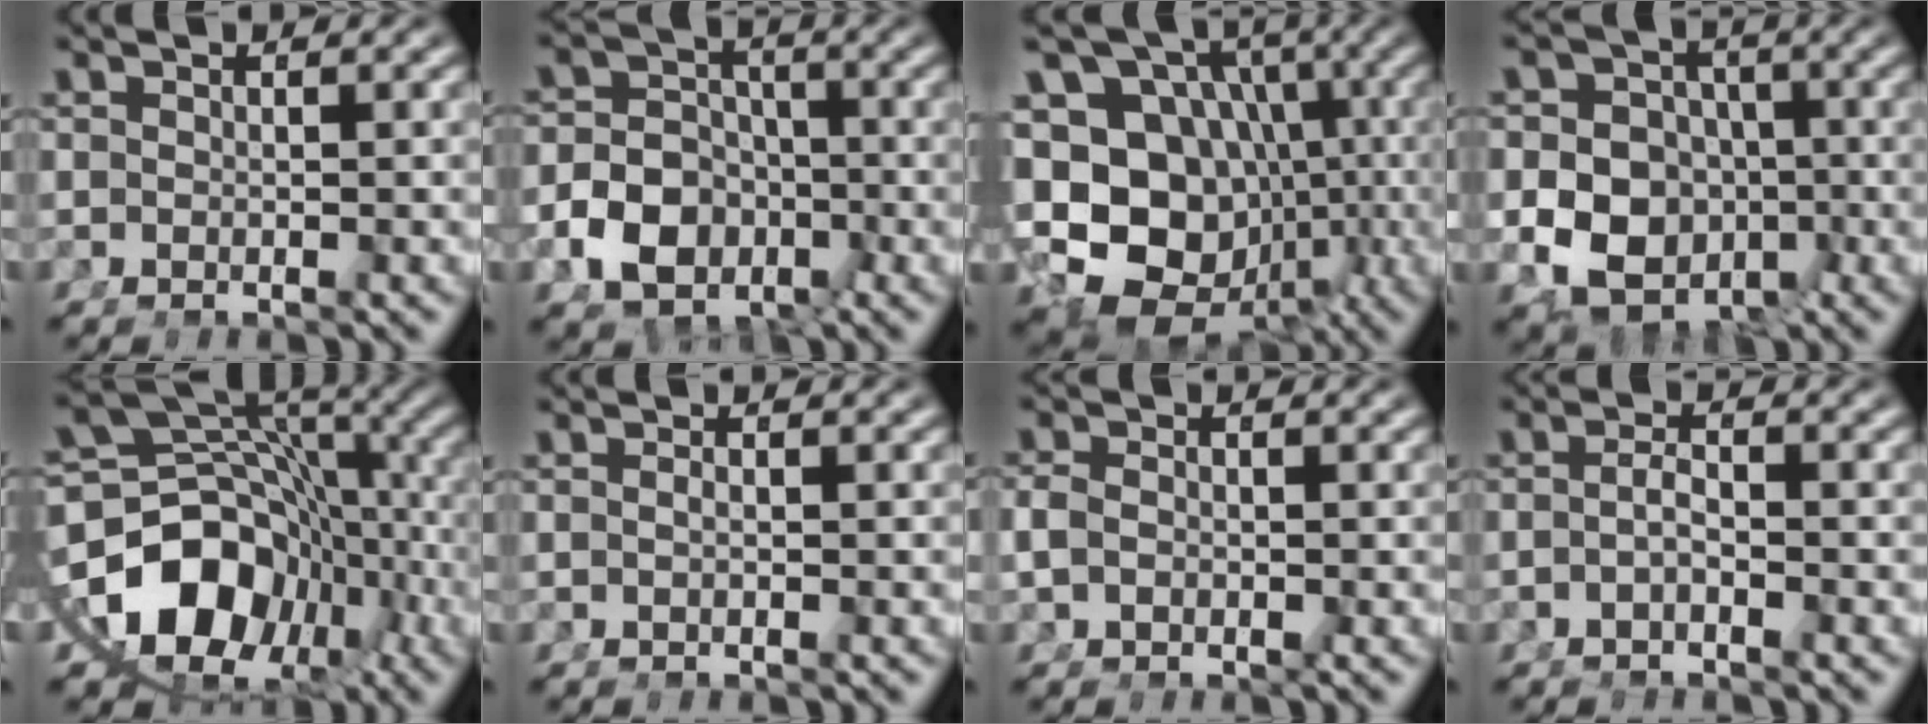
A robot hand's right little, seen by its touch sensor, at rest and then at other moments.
{"total": 9.2, "force": [-3.5, 7.7, 3.7], "torque": [-0.069, -0.027, -0.061]}
{"total": 21.1, "force": [-4.4, 17.4, 11.1], "torque": [-0.230, -0.092, -0.049]}
{"total": 15.0, "force": [-2.7, 13.5, 5.9], "torque": [-0.141, -0.058, -0.044]}
{"total": 20.6, "force": [-4.4, 15.9, 12.4], "torque": [-0.230, -0.062, -0.051]}
{"total": 0.7, "force": [-0.4, -0.3, 0.4], "torque": [-0.009, -0.006, -0.004]}
{"total": 1.4, "force": [-0.5, 0.8, 1.0], "torque": [-0.030, -0.010, -0.001]}
{"total": 1.8, "force": [-1.3, -0.1, 1.3], "torque": [-0.025, -0.009, -0.019]}